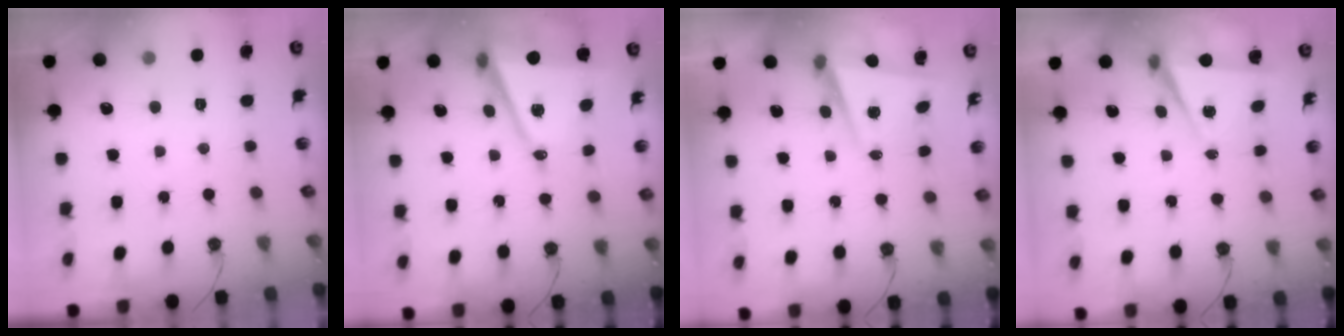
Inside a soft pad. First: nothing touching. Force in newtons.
{"total": 10.3, "press": 9.4, "slide": 4.2}
{"total": 5.4, "press": 5.2, "slide": 1.4}
{"total": 6.1, "press": 4.3, "slide": 4.3}